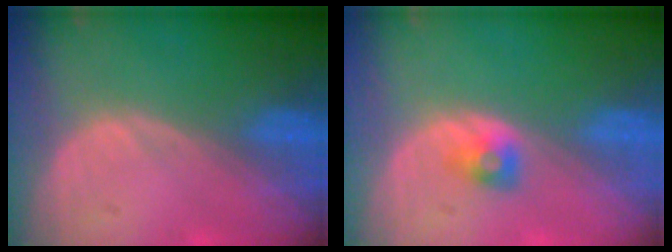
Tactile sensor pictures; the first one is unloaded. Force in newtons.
{"total": 2.0, "press": 2.0, "slide": 0.3}